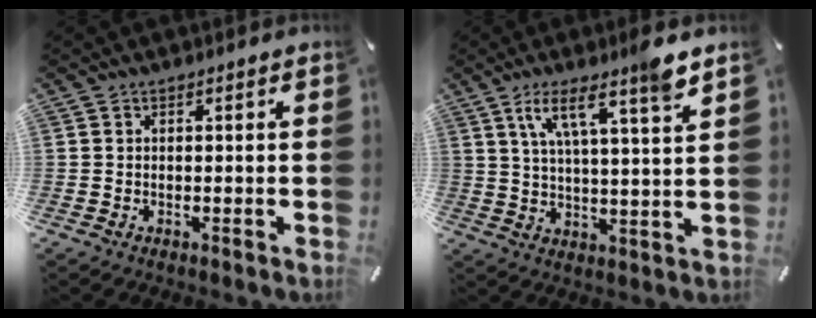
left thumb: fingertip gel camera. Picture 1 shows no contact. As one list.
[{"total": 10.7, "force": [7.2, 1.4, 7.8], "torque": [-0.139, -0.035, 0.118]}]